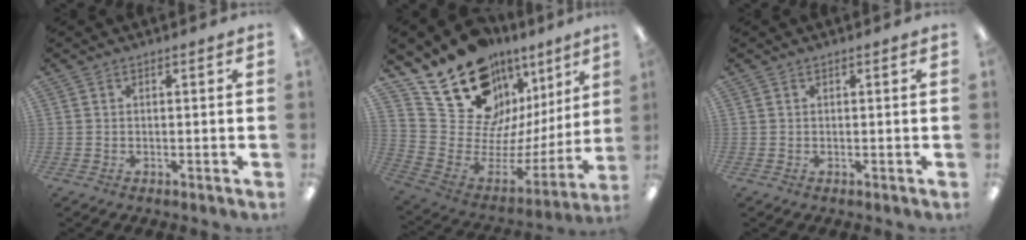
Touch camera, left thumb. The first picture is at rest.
{"total": 18.9, "force": [13.9, 11.2, 6.2], "torque": [-0.099, -0.126, 0.277]}
{"total": 0.0}